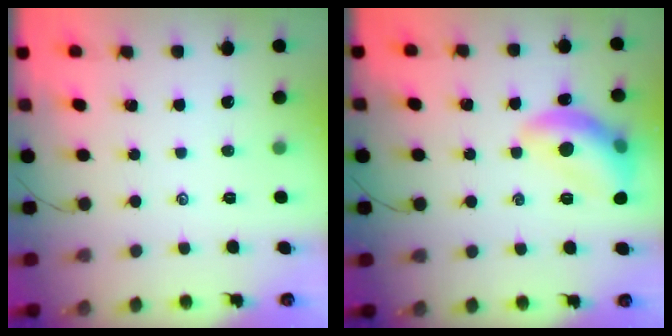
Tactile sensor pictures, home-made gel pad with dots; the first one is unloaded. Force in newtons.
{"total": 14.1, "press": 14.1, "slide": 1.1}